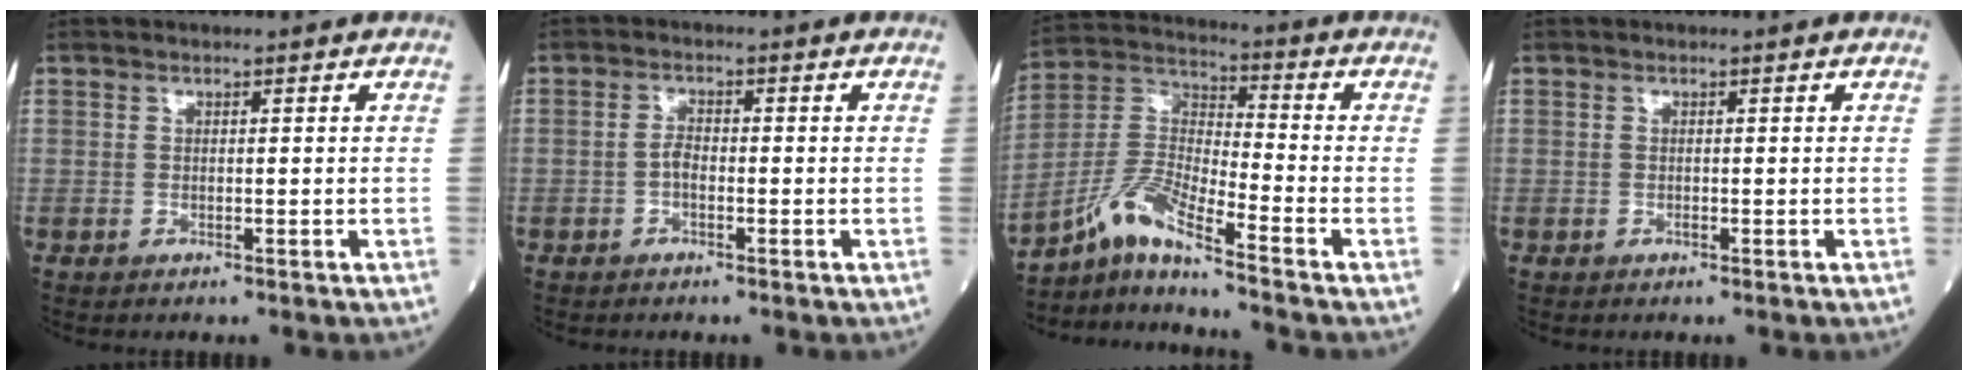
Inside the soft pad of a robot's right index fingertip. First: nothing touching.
{"total": 1.8, "force": [-0.7, 0.7, 1.5], "torque": [-0.024, 0.004, -0.012]}
{"total": 9.3, "force": [-7.0, -0.4, 6.0], "torque": [-0.141, 0.001, -0.138]}
{"total": 0.0}